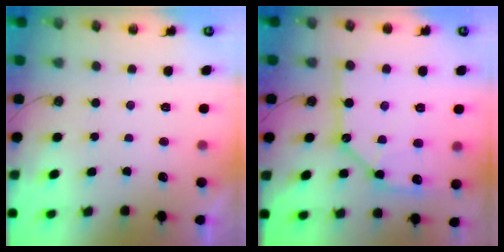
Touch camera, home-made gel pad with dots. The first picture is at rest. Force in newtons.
{"total": 15.2, "press": 15.0, "slide": 1.8}